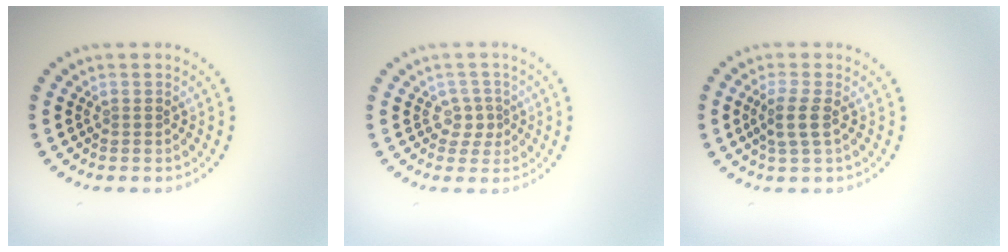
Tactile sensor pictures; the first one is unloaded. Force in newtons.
{"total": 1.8, "press": 1.4, "slide": 1.2}
{"total": 2.2, "press": 2.0, "slide": 0.9}